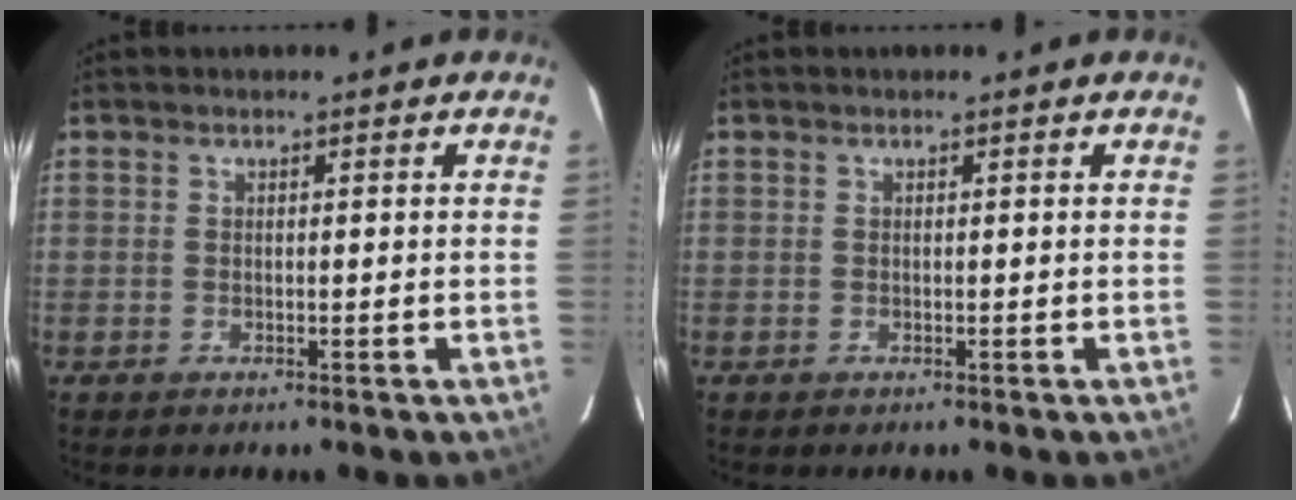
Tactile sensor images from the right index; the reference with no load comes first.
{"total": 0.0}